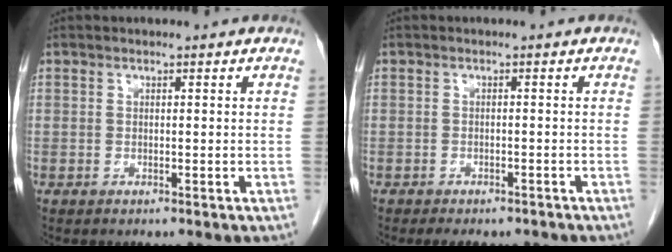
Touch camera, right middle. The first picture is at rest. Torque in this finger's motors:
{"motor_torque": [0.51, -0.41, -0.05, 0.00]}